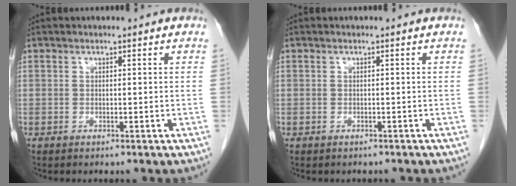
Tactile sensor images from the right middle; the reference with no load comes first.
{"total": 1.4, "force": [-1.2, 0.6, 0.3], "torque": [-0.014, 0.000, -0.014]}